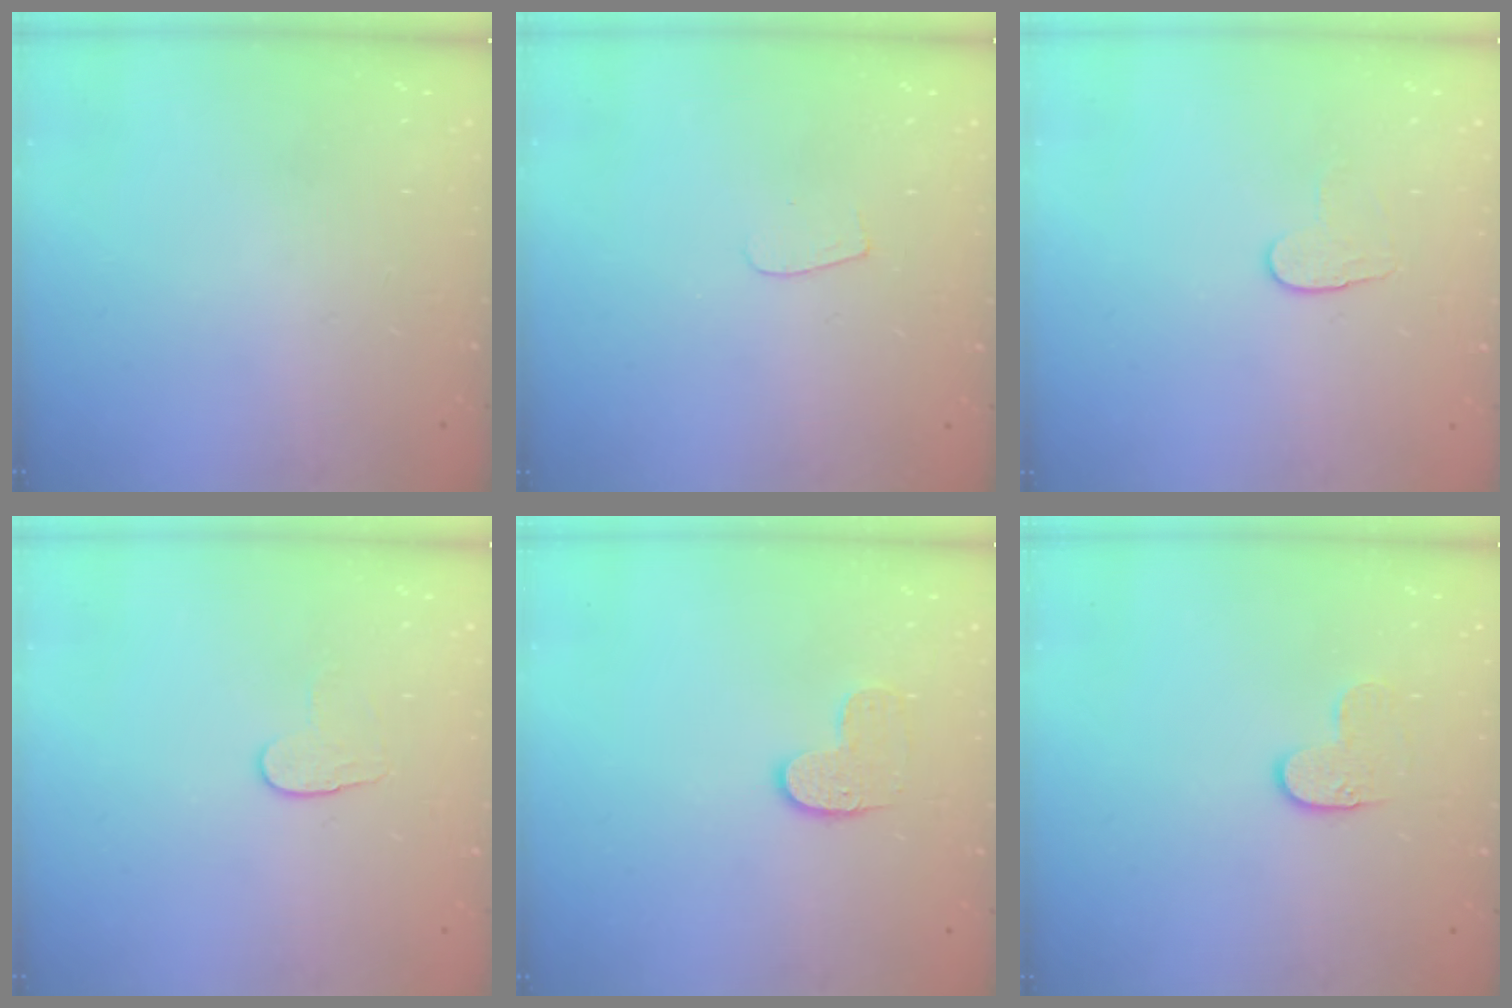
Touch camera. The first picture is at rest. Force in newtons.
{"total": 3.6, "press": 3.6, "slide": 0.3}
{"total": 6.2, "press": 6.1, "slide": 0.5}
{"total": 6.2, "press": 6.1, "slide": 0.5}
{"total": 6.8, "press": 6.8, "slide": 0.2}
{"total": 5.4, "press": 5.4, "slide": 0.3}